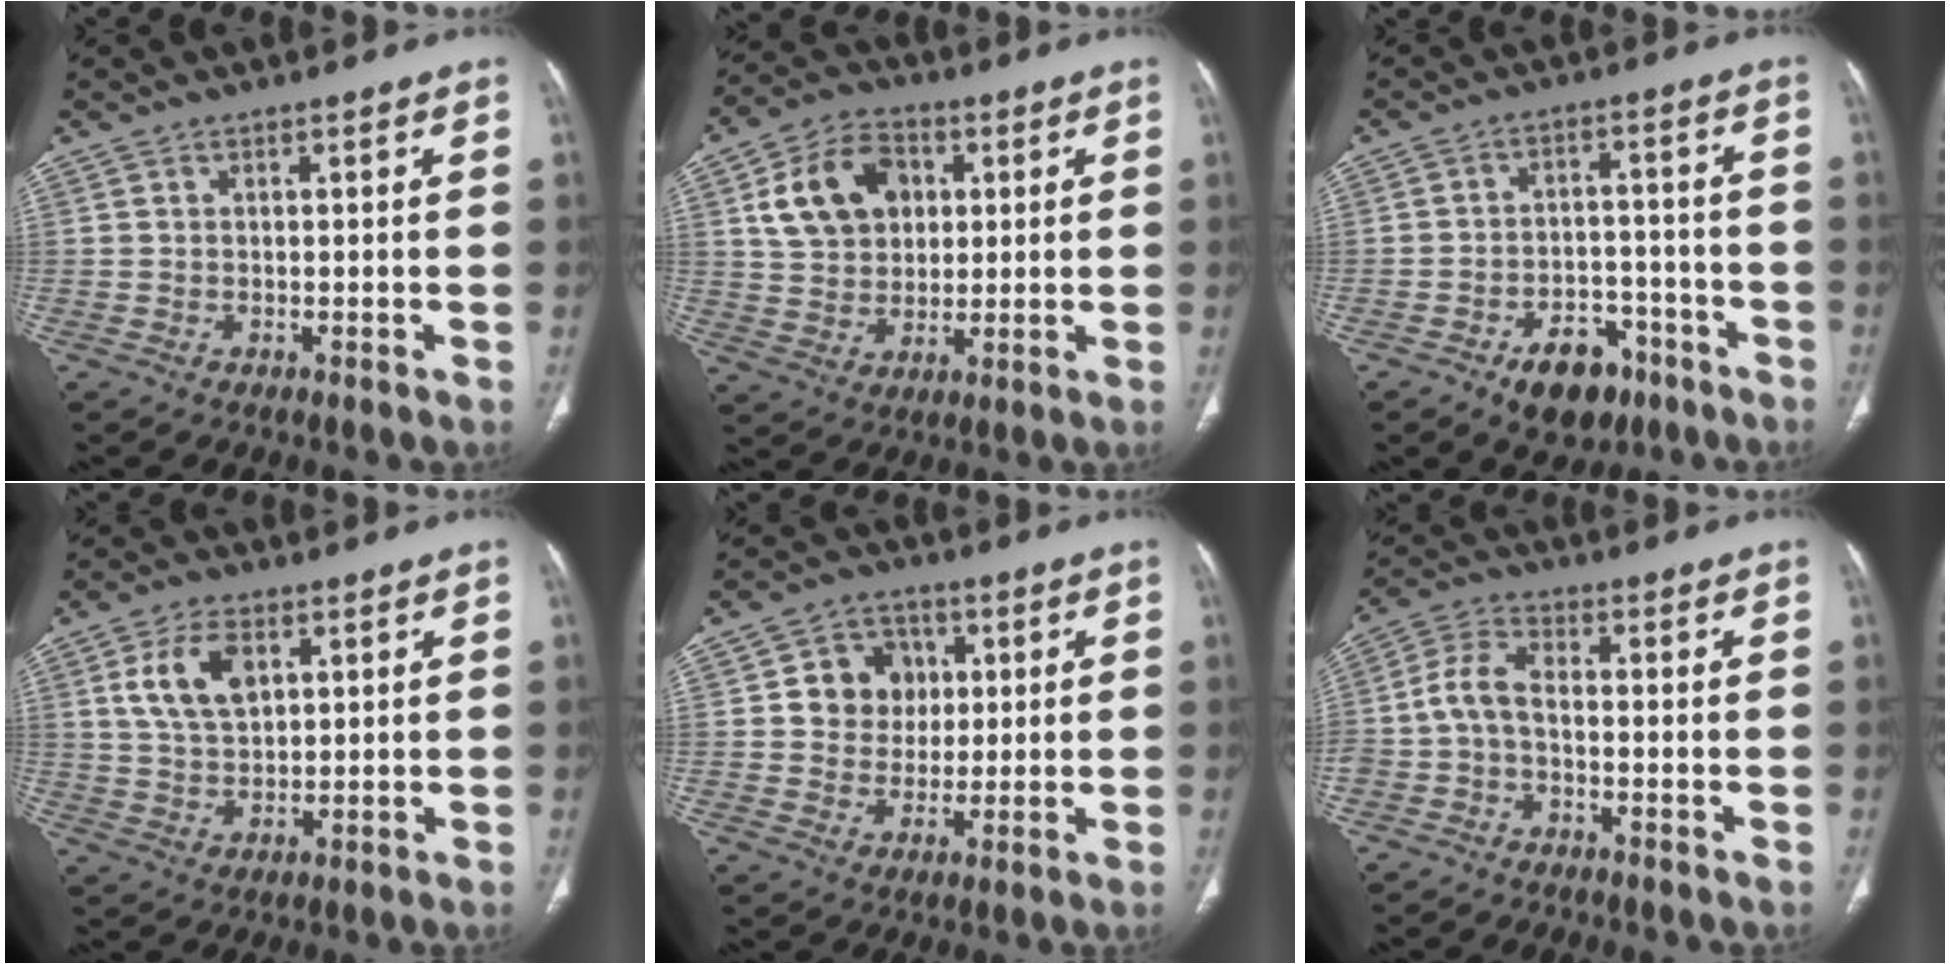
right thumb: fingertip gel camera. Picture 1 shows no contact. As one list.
[{"total": 13.3, "force": [3.7, 10.0, 7.9], "torque": [-0.113, 0.005, 0.066]}, {"total": 10.0, "force": [-5.9, 6.2, 5.2], "torque": [-0.044, 0.039, -0.084]}, {"total": 8.6, "force": [3.0, 5.0, 6.3], "torque": [-0.114, -0.007, 0.060]}, {"total": 9.0, "force": [1.6, 8.0, 3.8], "torque": [-0.014, 0.002, 0.024]}, {"total": 6.0, "force": [-1.6, 2.9, 5.0], "torque": [-0.111, 0.027, -0.043]}]